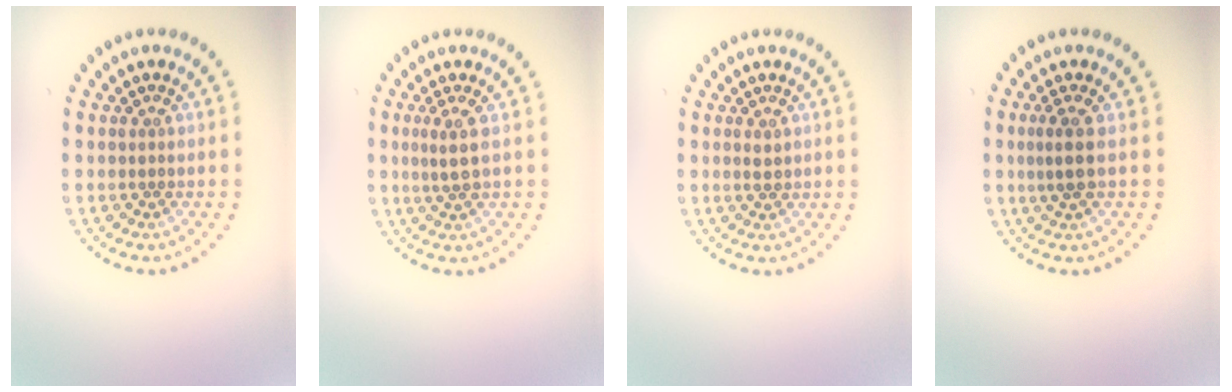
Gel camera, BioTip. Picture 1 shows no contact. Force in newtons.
{"total": 1.6, "press": 1.3, "slide": 0.9}
{"total": 0.9, "press": 0.9, "slide": 0.1}
{"total": 2.0, "press": 1.6, "slide": 1.2}